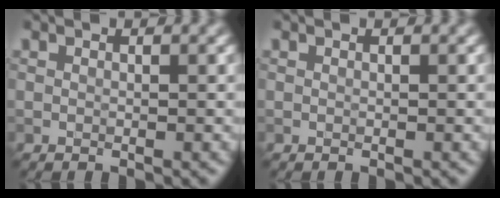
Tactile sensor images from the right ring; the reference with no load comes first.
{"total": 0.0}